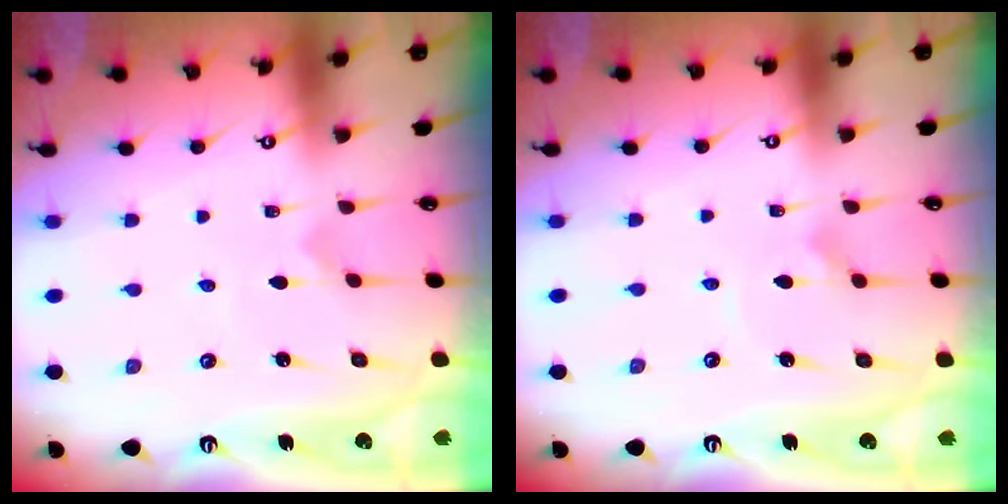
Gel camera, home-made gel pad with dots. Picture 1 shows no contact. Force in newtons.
{"total": 2.3, "press": 2.3, "slide": 0.2}